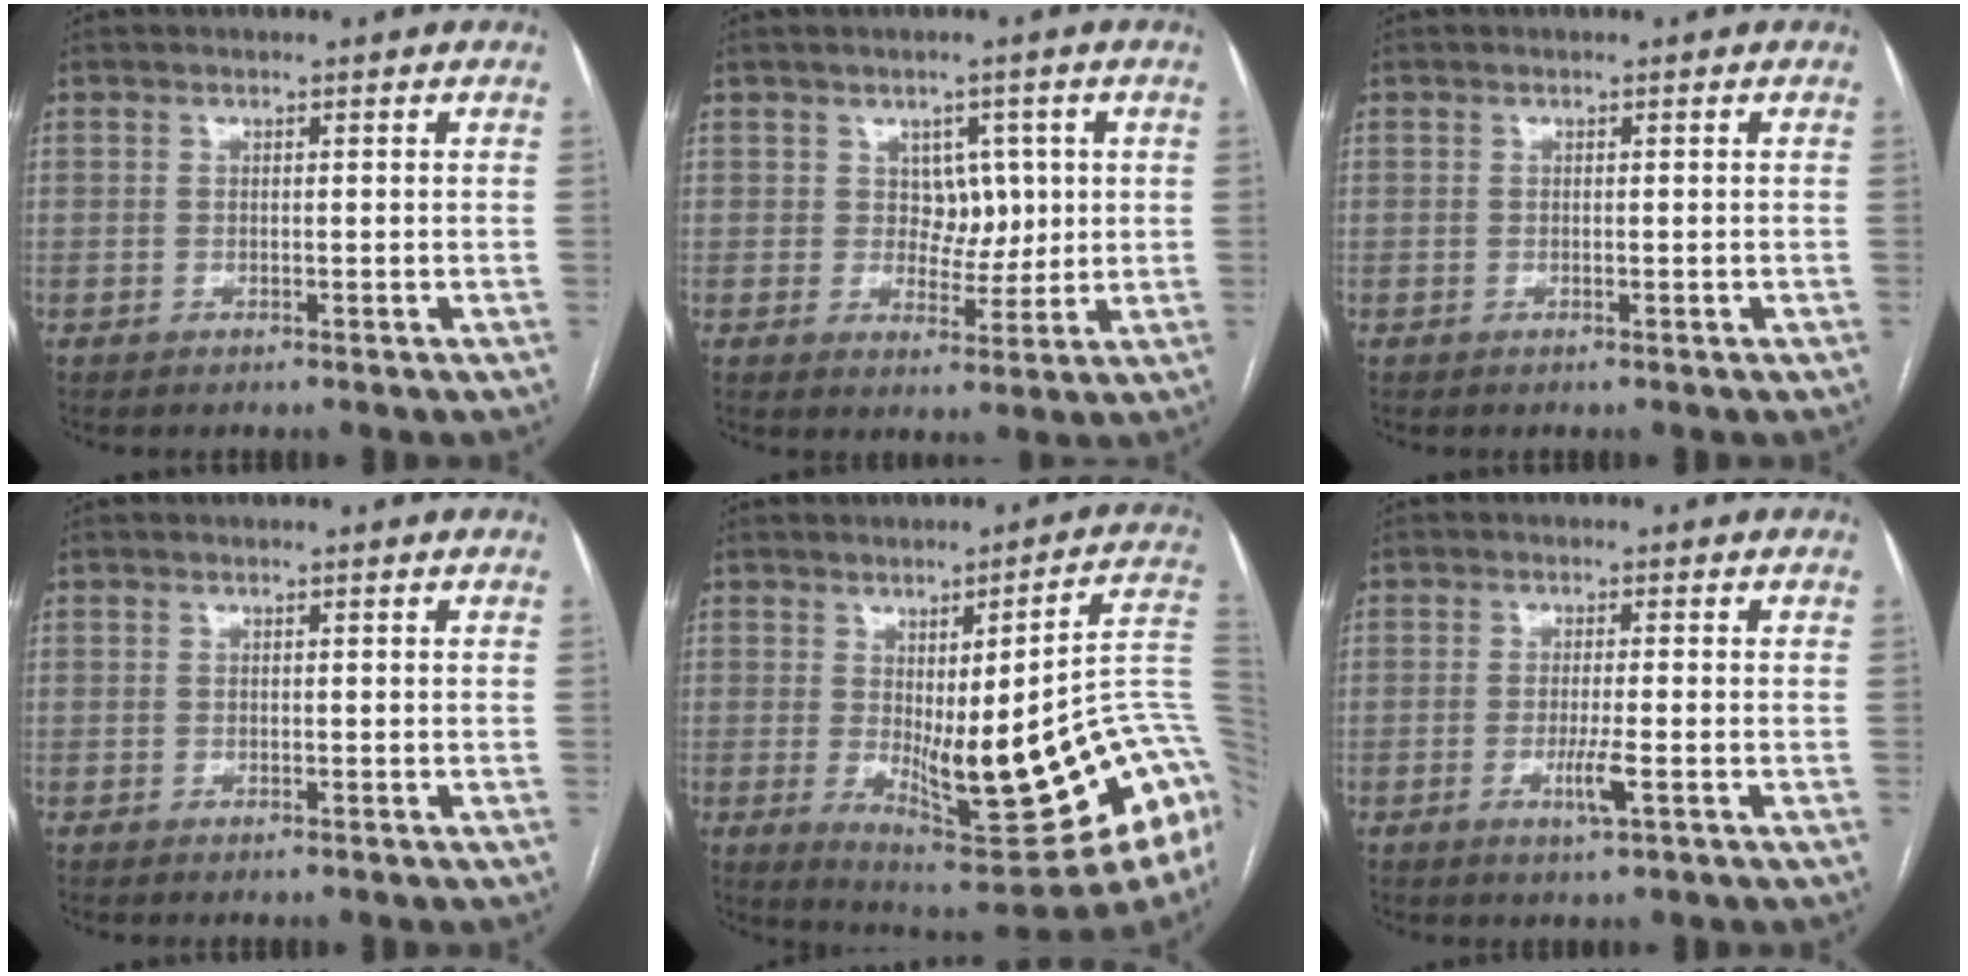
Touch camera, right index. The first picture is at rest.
{"total": 4.5, "force": [1.1, 3.3, 2.8], "torque": [-0.029, 0.004, 0.023]}
{"total": 0.0}
{"total": 0.0}
{"total": 24.5, "force": [-3.7, 4.8, 23.7], "torque": [-0.220, -0.003, -0.036]}
{"total": 3.5, "force": [-1.2, -0.1, 3.2], "torque": [-0.063, -0.007, -0.020]}